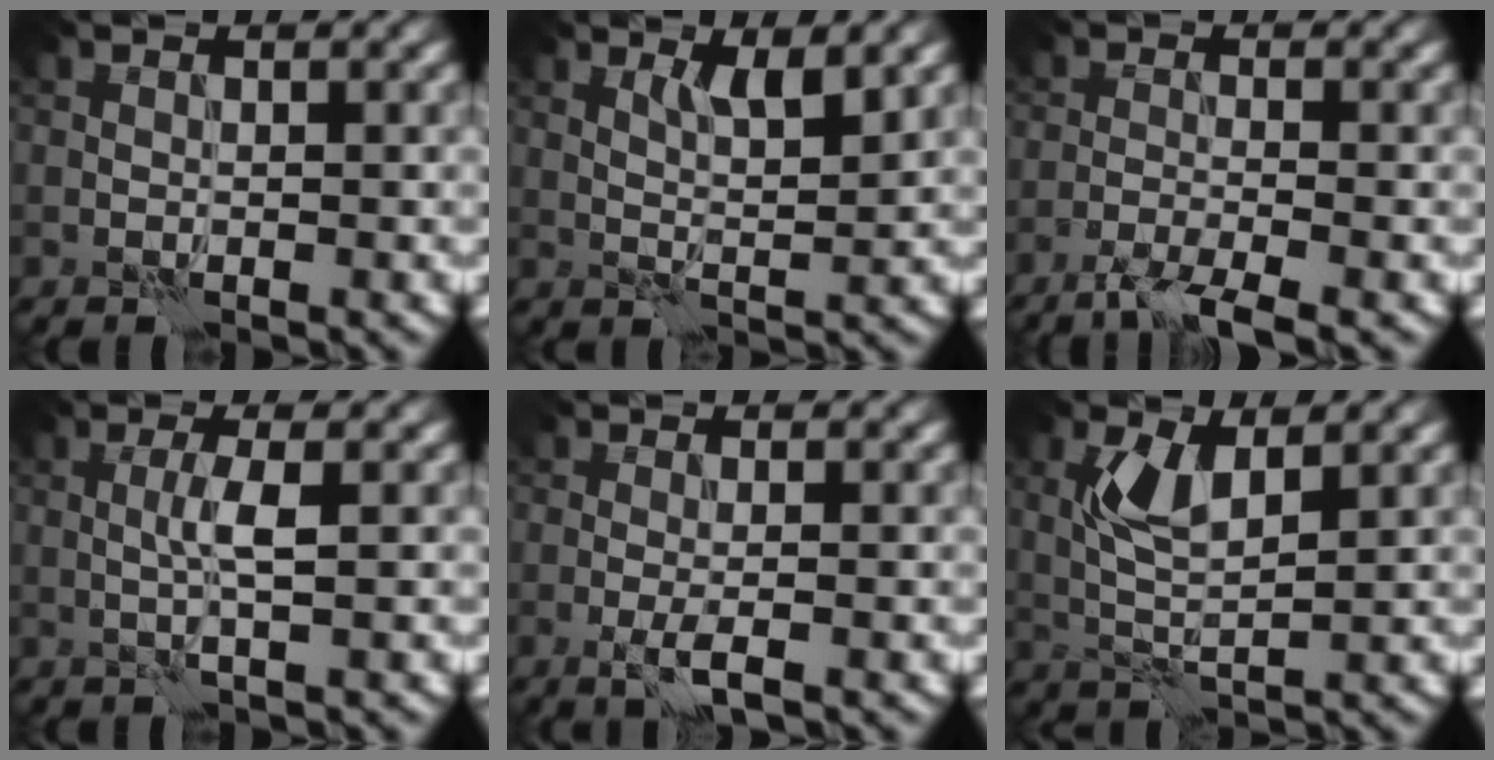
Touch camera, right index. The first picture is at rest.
{"total": 2.7, "force": [1.6, 0.4, 2.1], "torque": [-0.036, -0.003, 0.029]}
{"total": 3.9, "force": [-2.9, 0.5, 2.6], "torque": [-0.047, 0.001, -0.064]}
{"total": 2.1, "force": [0.2, 0.2, 2.1], "torque": [-0.043, 0.004, 0.003]}
{"total": 2.1, "force": [-0.7, 0.3, 1.9], "torque": [-0.035, 0.001, -0.020]}
{"total": 3.9, "force": [1.4, 1.4, 3.4], "torque": [-0.076, 0.003, 0.028]}